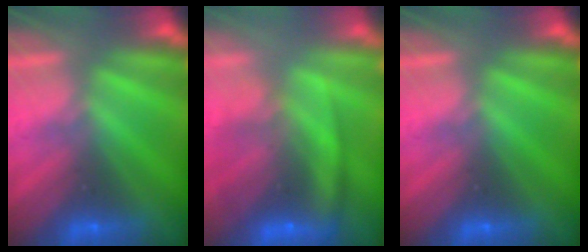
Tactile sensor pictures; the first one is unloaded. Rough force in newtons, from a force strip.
{"total": 7.7}
{"total": 0.0}